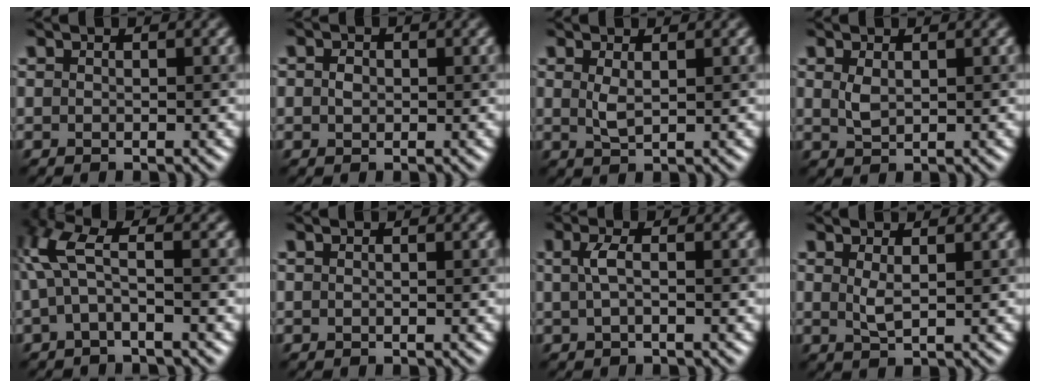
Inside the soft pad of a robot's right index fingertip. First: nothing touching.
{"total": 0.8, "force": [0.0, 0.7, 0.4], "torque": [-0.008, 0.008, 0.001]}
{"total": 1.3, "force": [0.5, 0.3, 1.1], "torque": [-0.025, 0.003, 0.015]}
{"total": 1.2, "force": [0.5, 0.5, 0.9], "torque": [-0.025, 0.005, 0.017]}
{"total": 3.8, "force": [0.1, 1.0, 3.7], "torque": [-0.086, 0.019, -0.004]}
{"total": 0.0}
{"total": 1.4, "force": [0.1, 0.3, 1.4], "torque": [-0.033, 0.010, 0.004]}
{"total": 1.3, "force": [0.5, 0.3, 1.2], "torque": [-0.026, 0.003, 0.014]}